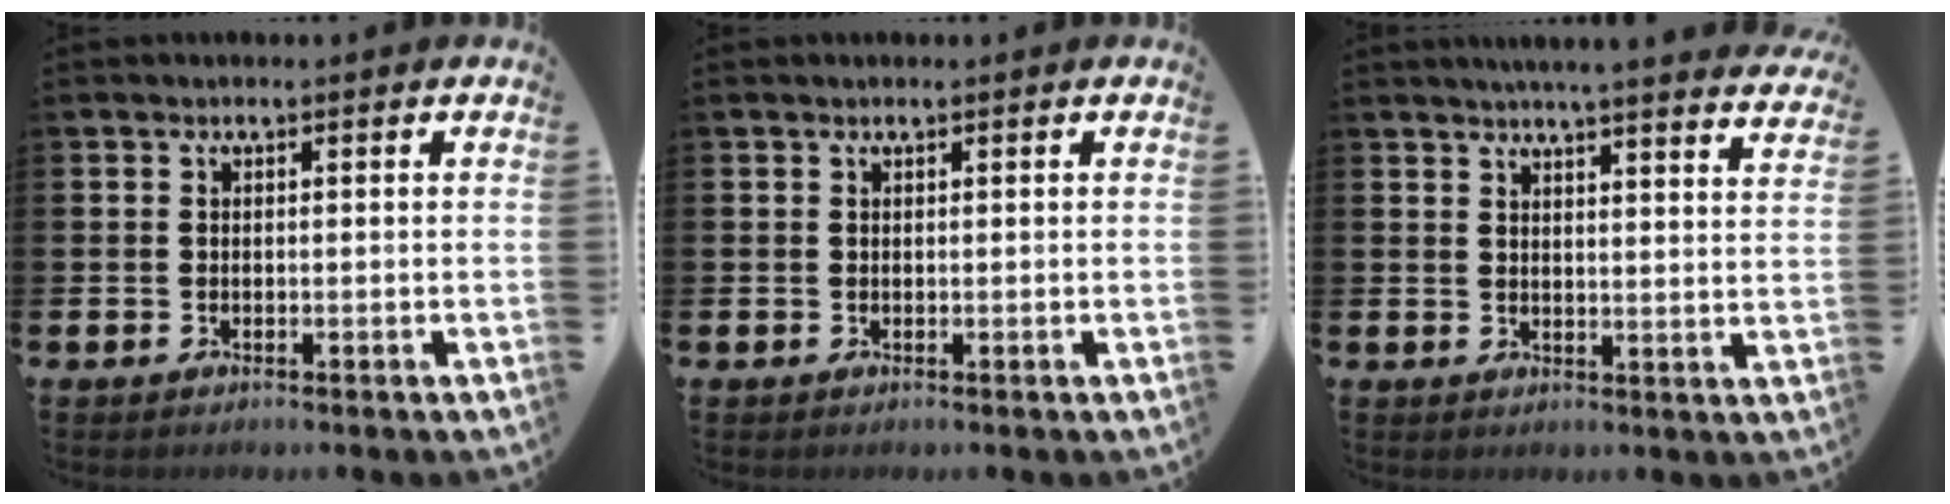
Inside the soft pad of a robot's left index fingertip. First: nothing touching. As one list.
[{"total": 0.0}, {"total": 4.9, "force": [4.7, -0.7, 1.1], "torque": [-0.024, -0.030, 0.081]}]